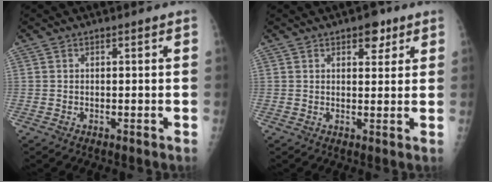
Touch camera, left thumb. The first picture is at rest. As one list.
[{"total": 3.9, "force": [2.3, 2.2, 2.3], "torque": [-0.006, -0.010, 0.028]}]